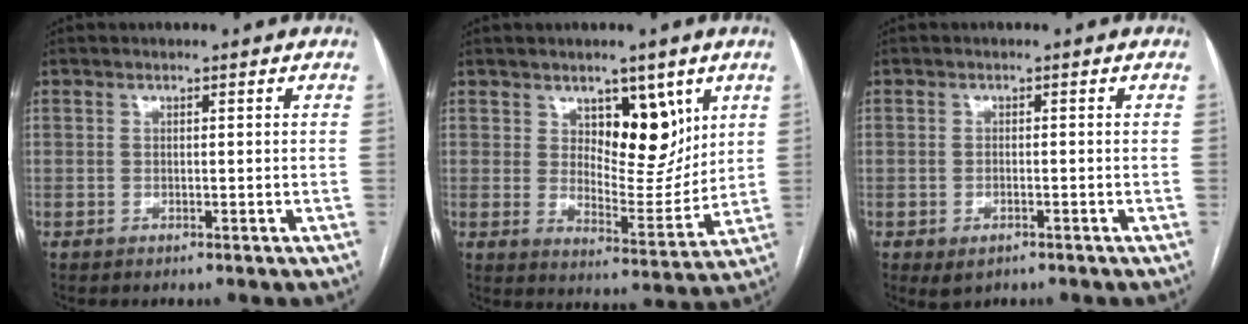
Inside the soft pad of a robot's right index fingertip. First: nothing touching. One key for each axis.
{"total": 10.3, "fx": 5.1, "fy": 4.8, "fz": 7.5, "tx": -0.103, "ty": -0.007, "tz": 0.090}
{"total": 1.8, "fx": -0.9, "fy": 0.9, "fz": 1.2, "tx": -0.021, "ty": -0.001, "tz": -0.006}